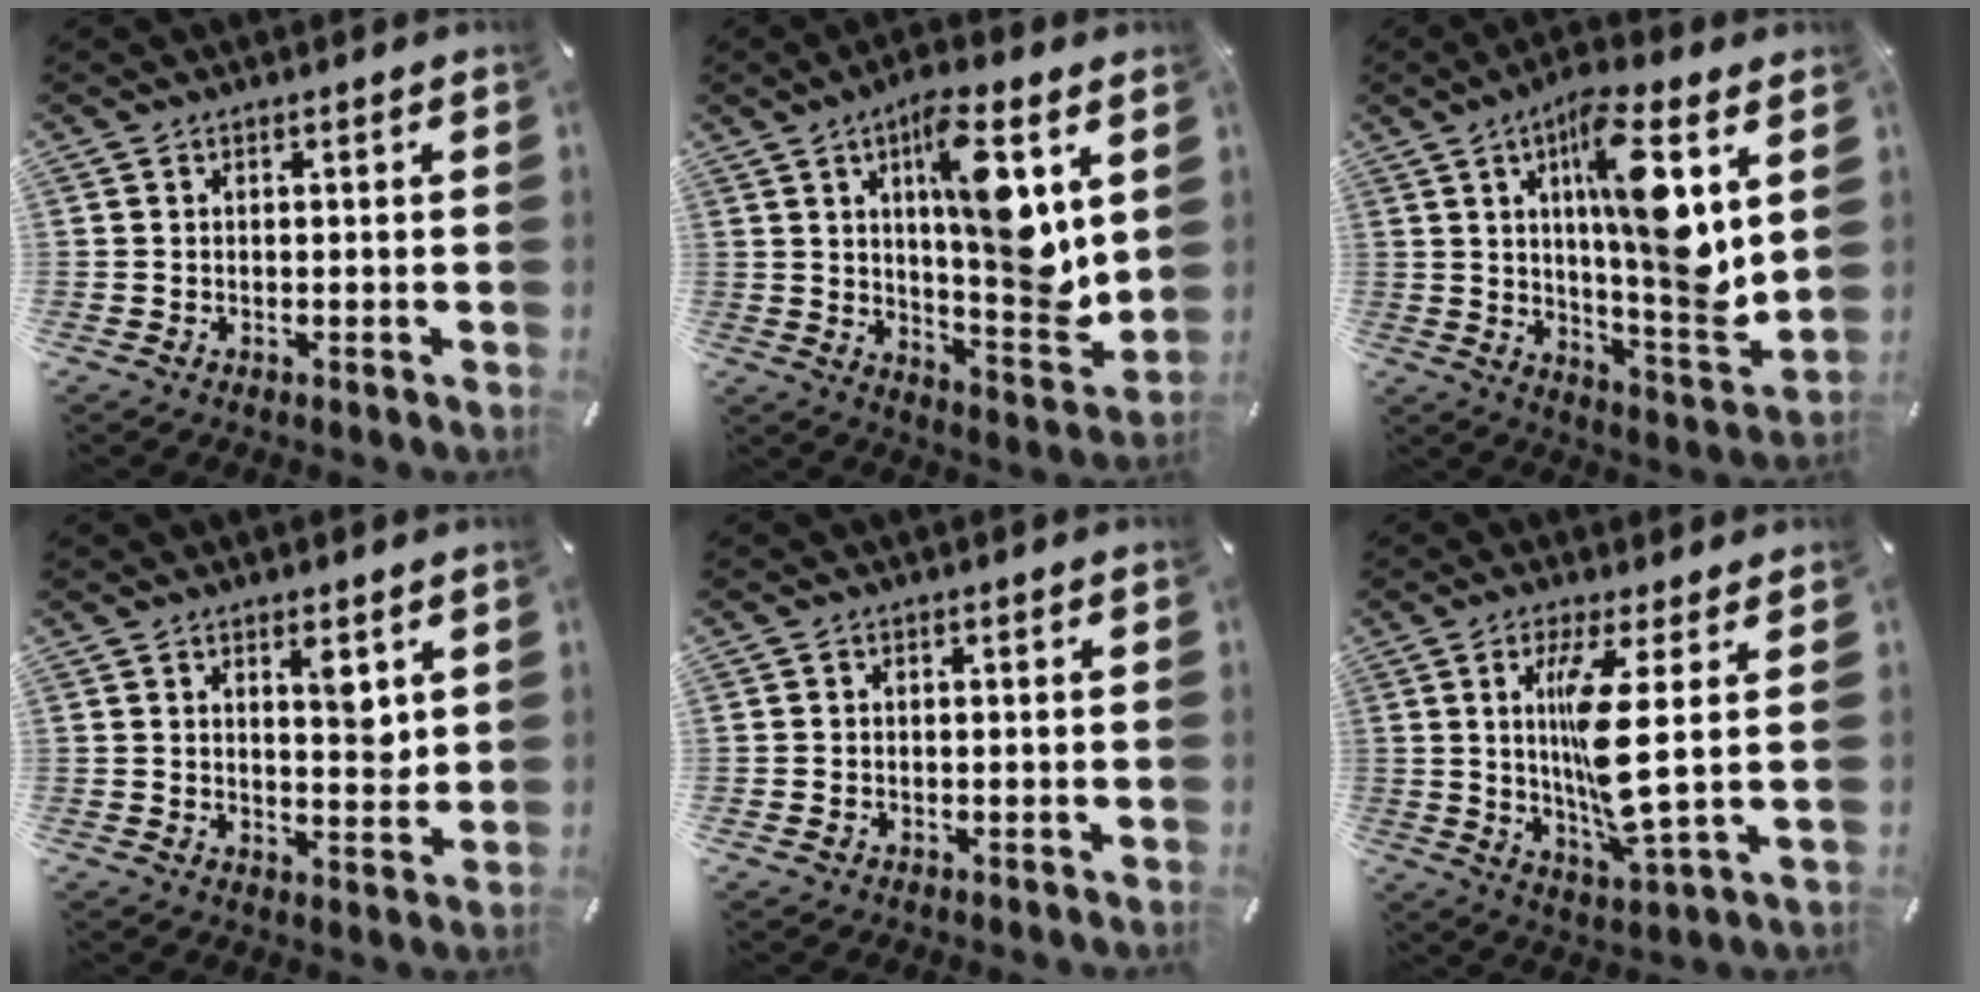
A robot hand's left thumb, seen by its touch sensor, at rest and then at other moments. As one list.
[{"total": 16.4, "force": [6.0, 4.3, 14.6], "torque": [-0.217, -0.040, 0.088]}, {"total": 17.8, "force": [6.2, 3.5, 16.3], "torque": [-0.259, -0.036, 0.088]}, {"total": 5.6, "force": [3.3, 2.2, 4.0], "torque": [-0.040, -0.031, 0.047]}, {"total": 0.7, "force": [-0.2, 0.5, 0.3], "torque": [-0.006, 0.002, -0.005]}, {"total": 13.0, "force": [2.3, 1.7, 12.6], "torque": [-0.255, -0.027, 0.027]}]